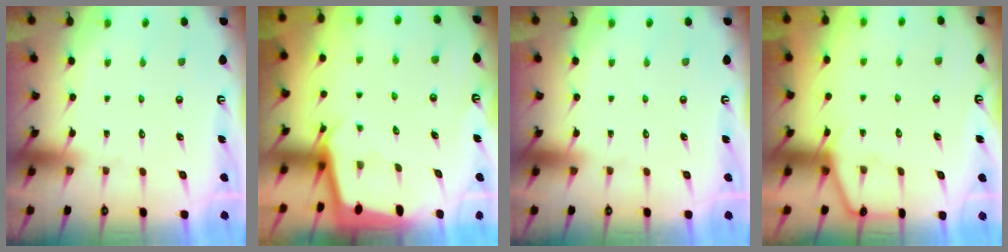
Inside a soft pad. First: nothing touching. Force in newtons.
{"total": 2.0, "press": 2.0, "slide": 0.1}
{"total": 0.0}
{"total": 5.6, "press": 5.5, "slide": 0.8}